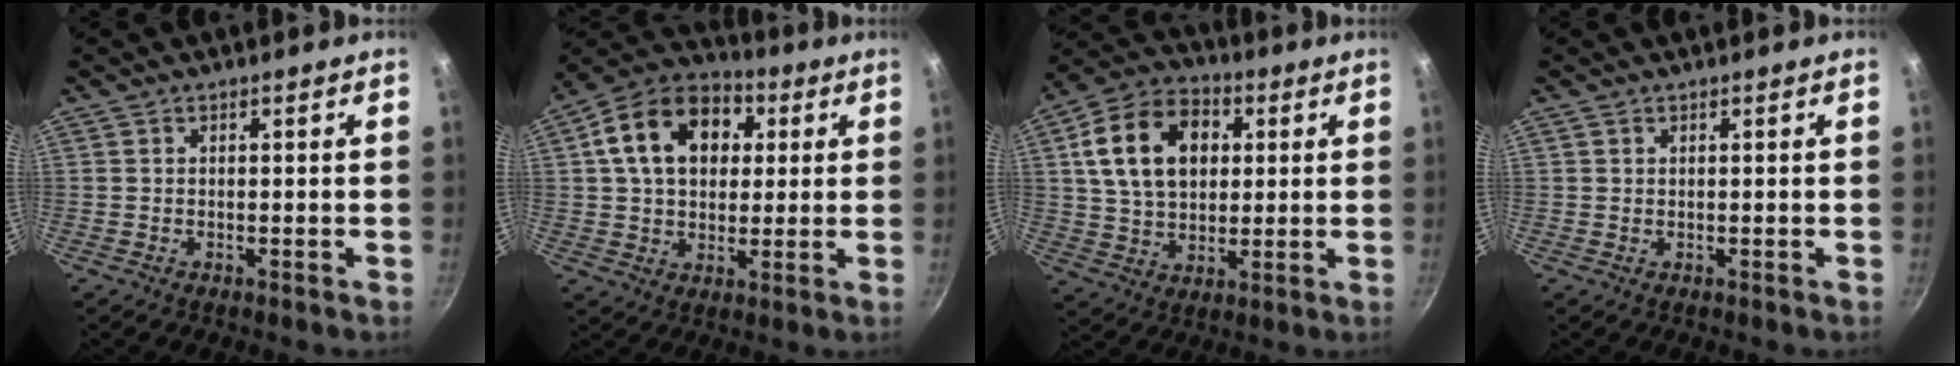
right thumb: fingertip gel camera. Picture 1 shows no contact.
{"total": 17.2, "force": [4.4, 12.3, 11.3], "torque": [-0.167, 0.021, 0.058]}
{"total": 17.3, "force": [4.0, 12.1, 11.6], "torque": [-0.178, 0.011, 0.060]}
{"total": 0.0}